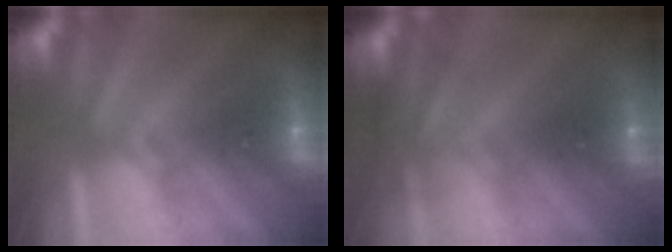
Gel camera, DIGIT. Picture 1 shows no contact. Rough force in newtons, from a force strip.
{"total": 2.6}